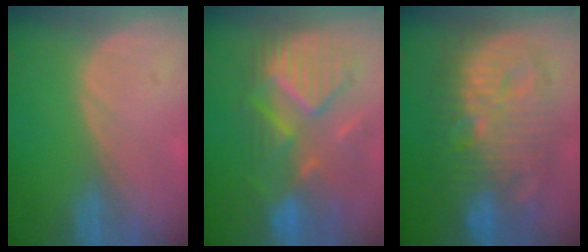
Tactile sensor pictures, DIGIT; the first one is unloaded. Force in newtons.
{"total": 11.1, "press": 10.0, "slide": 4.9}
{"total": 13.5, "press": 13.4, "slide": 1.4}